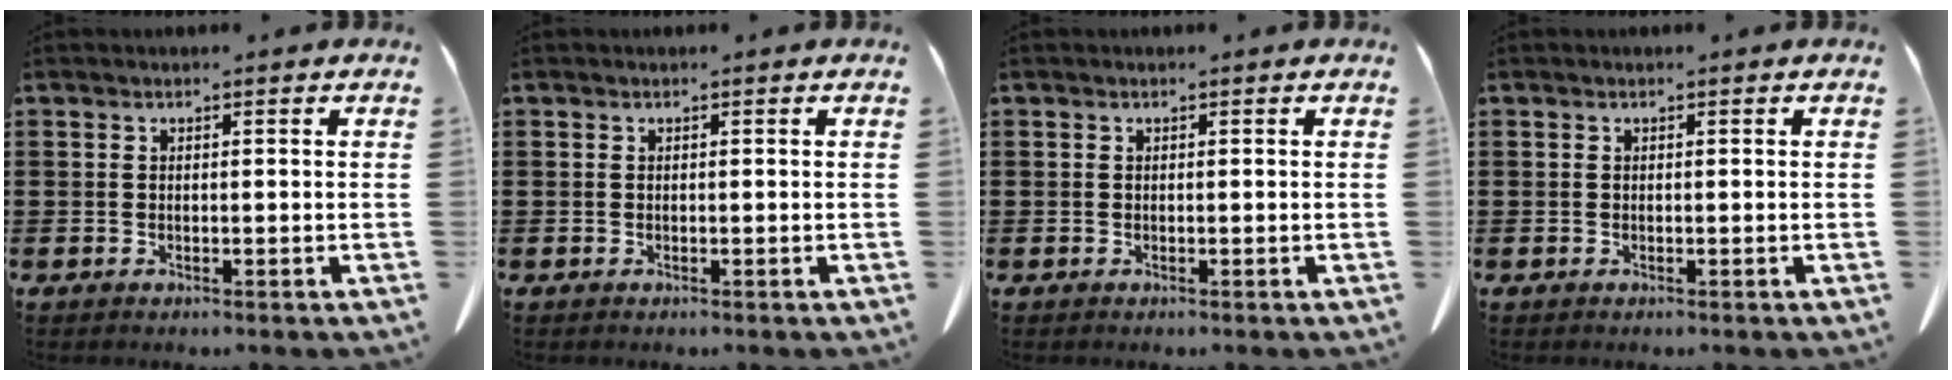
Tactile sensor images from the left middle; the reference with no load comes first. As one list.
[{"total": 0.0}, {"total": 0.0}, {"total": 0.0}]